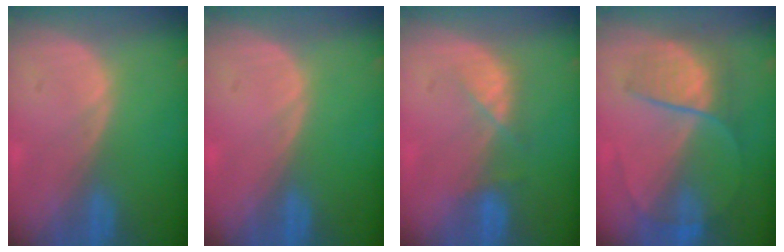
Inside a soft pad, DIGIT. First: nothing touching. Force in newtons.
{"total": 0.0}
{"total": 3.3, "press": 3.2, "slide": 0.7}
{"total": 6.7, "press": 6.5, "slide": 1.6}